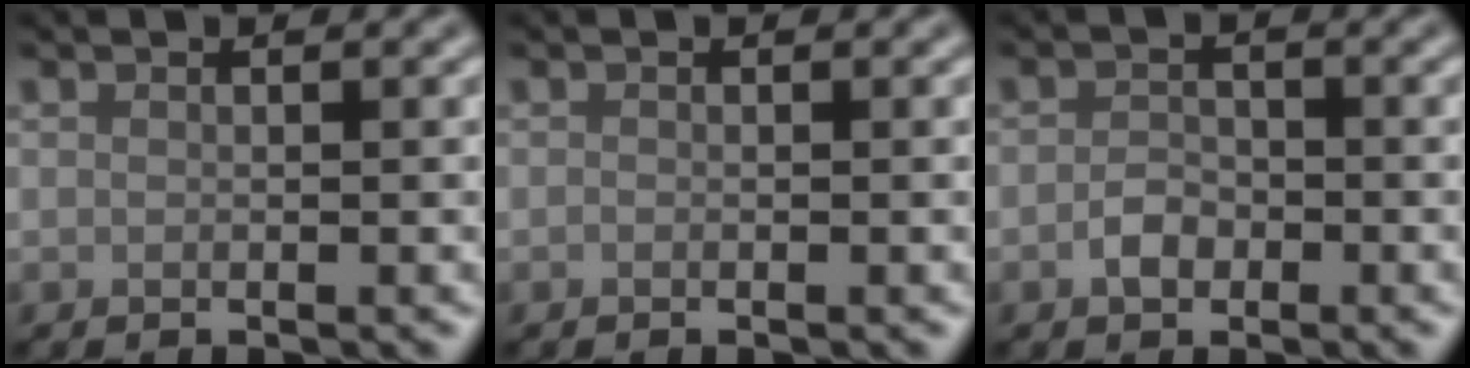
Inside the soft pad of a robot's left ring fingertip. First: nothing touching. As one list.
[{"total": 0.0}, {"total": 1.8, "force": [-0.8, 1.3, 1.0], "torque": [-0.018, 0.003, -0.018]}]